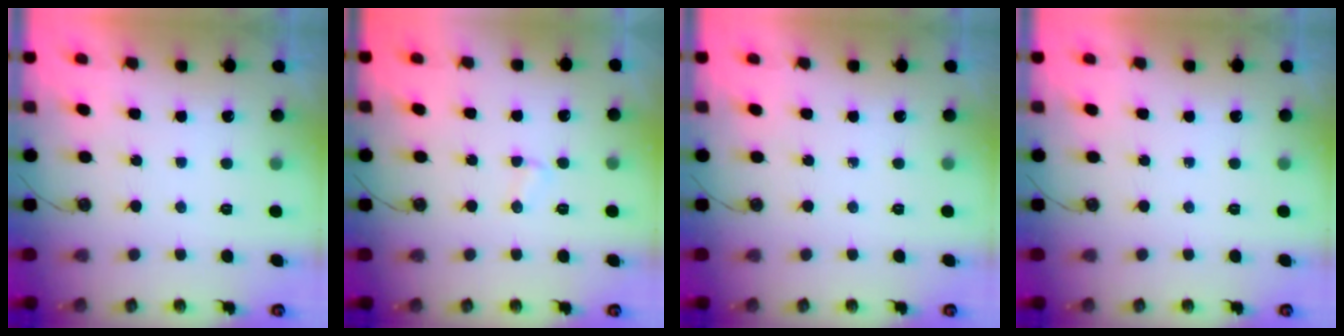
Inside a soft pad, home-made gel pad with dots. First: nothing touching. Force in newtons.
{"total": 2.8, "press": 2.8, "slide": 0.3}
{"total": 0.0}
{"total": 0.0}